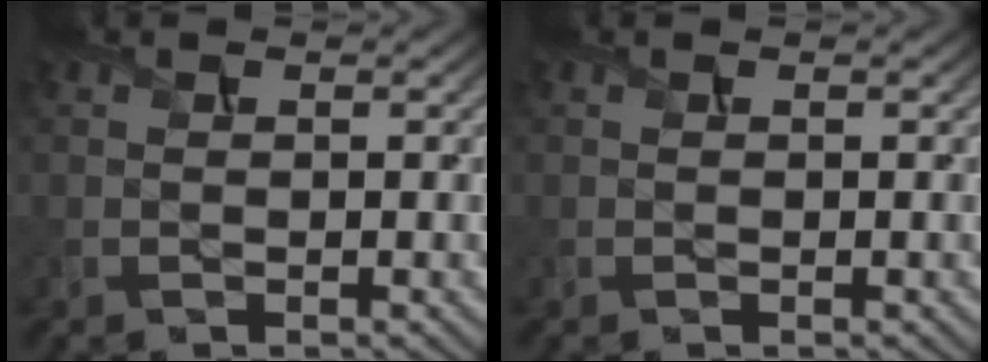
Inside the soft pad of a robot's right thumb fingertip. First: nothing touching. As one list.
[{"total": 0.0}]